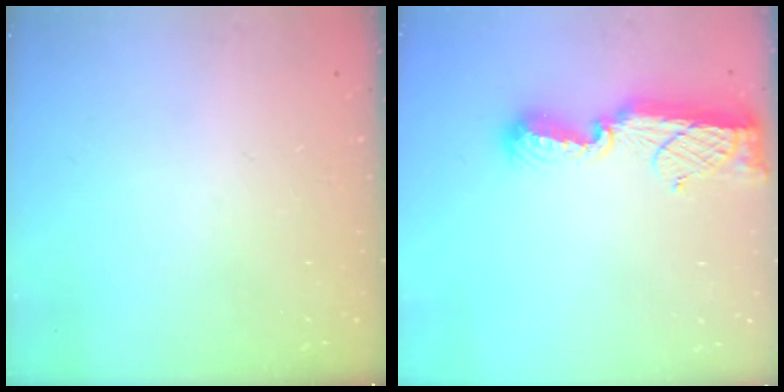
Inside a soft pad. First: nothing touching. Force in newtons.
{"total": 11.3, "press": 11.3, "slide": 0.8}